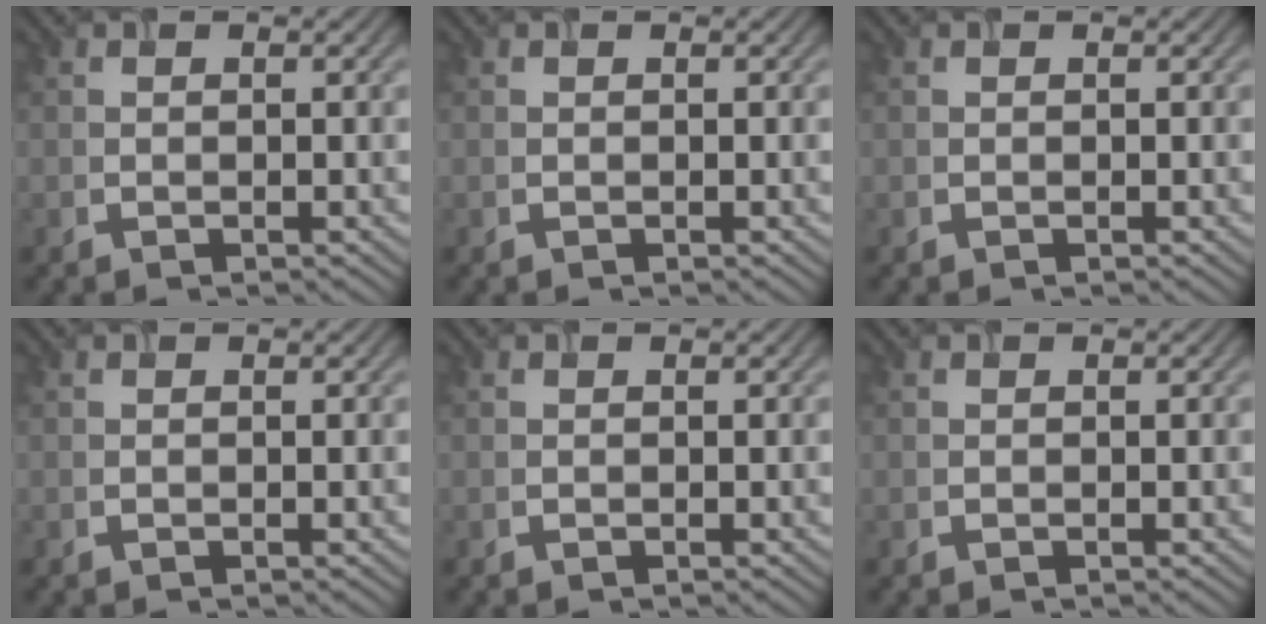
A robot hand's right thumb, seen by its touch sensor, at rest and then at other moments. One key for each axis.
{"total": 0.0}
{"total": 0.0}
{"total": 0.0}
{"total": 0.0}
{"total": 0.0}